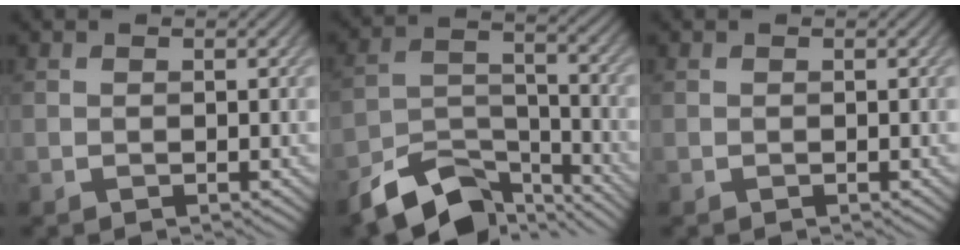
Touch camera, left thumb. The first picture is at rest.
{"total": 11.2, "force": [-8.6, 4.6, 5.5], "torque": [-0.100, -0.012, -0.158]}
{"total": 0.0}